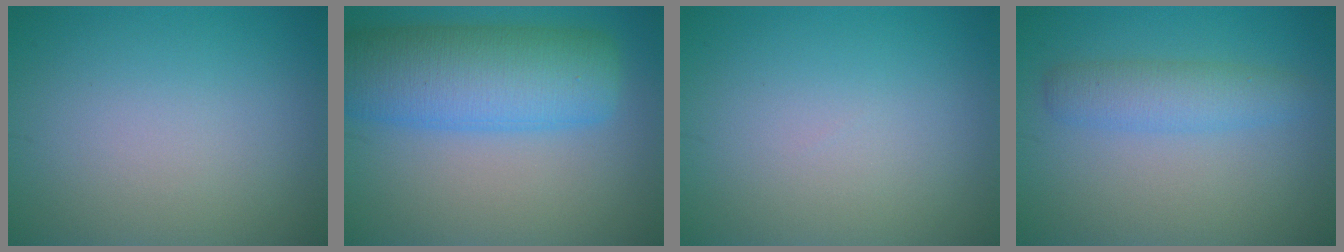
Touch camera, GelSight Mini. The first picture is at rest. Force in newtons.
{"total": 9.5, "press": 9.5, "slide": 0.2}
{"total": 0.0}
{"total": 2.9, "press": 2.9, "slide": 0.1}